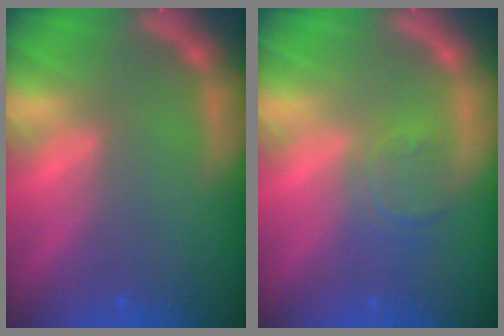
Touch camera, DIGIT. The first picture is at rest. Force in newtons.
{"total": 3.0}